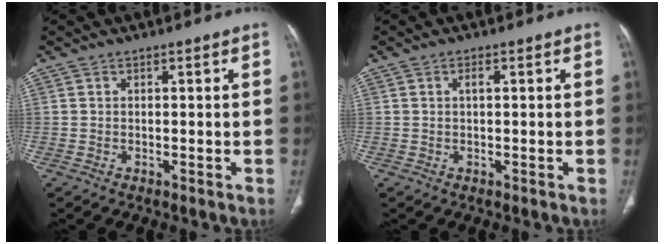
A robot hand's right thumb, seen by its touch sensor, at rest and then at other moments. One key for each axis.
{"total": 0.9, "fx": 0.2, "fy": 0.3, "fz": 0.8, "tx": -0.015, "ty": 0.002, "tz": 0.002}